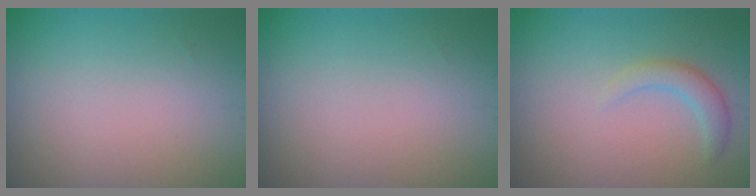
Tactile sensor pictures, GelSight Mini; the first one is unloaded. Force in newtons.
{"total": 0.0}
{"total": 1.9, "press": 1.9, "slide": 0.1}